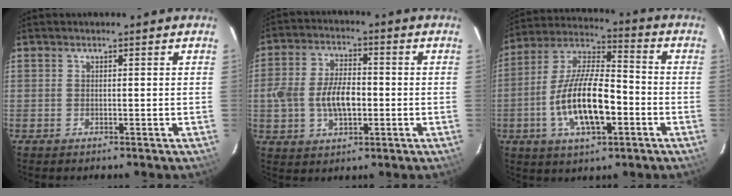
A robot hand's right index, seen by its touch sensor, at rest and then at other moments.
{"total": 10.0, "force": [-1.5, 5.6, 8.1], "torque": [-0.162, 0.008, -0.024]}
{"total": 16.4, "force": [-4.7, 6.1, 14.5], "torque": [-0.285, 0.002, -0.084]}